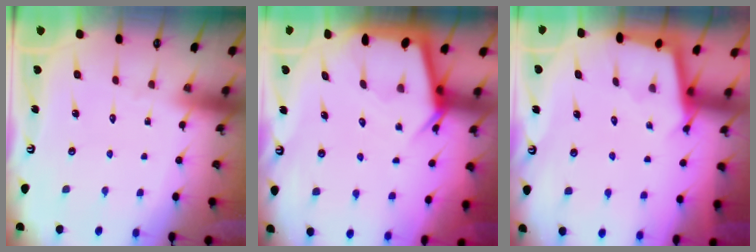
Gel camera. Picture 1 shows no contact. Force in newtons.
{"total": 5.7, "press": 5.7, "slide": 0.5}
{"total": 2.2, "press": 2.2, "slide": 0.2}